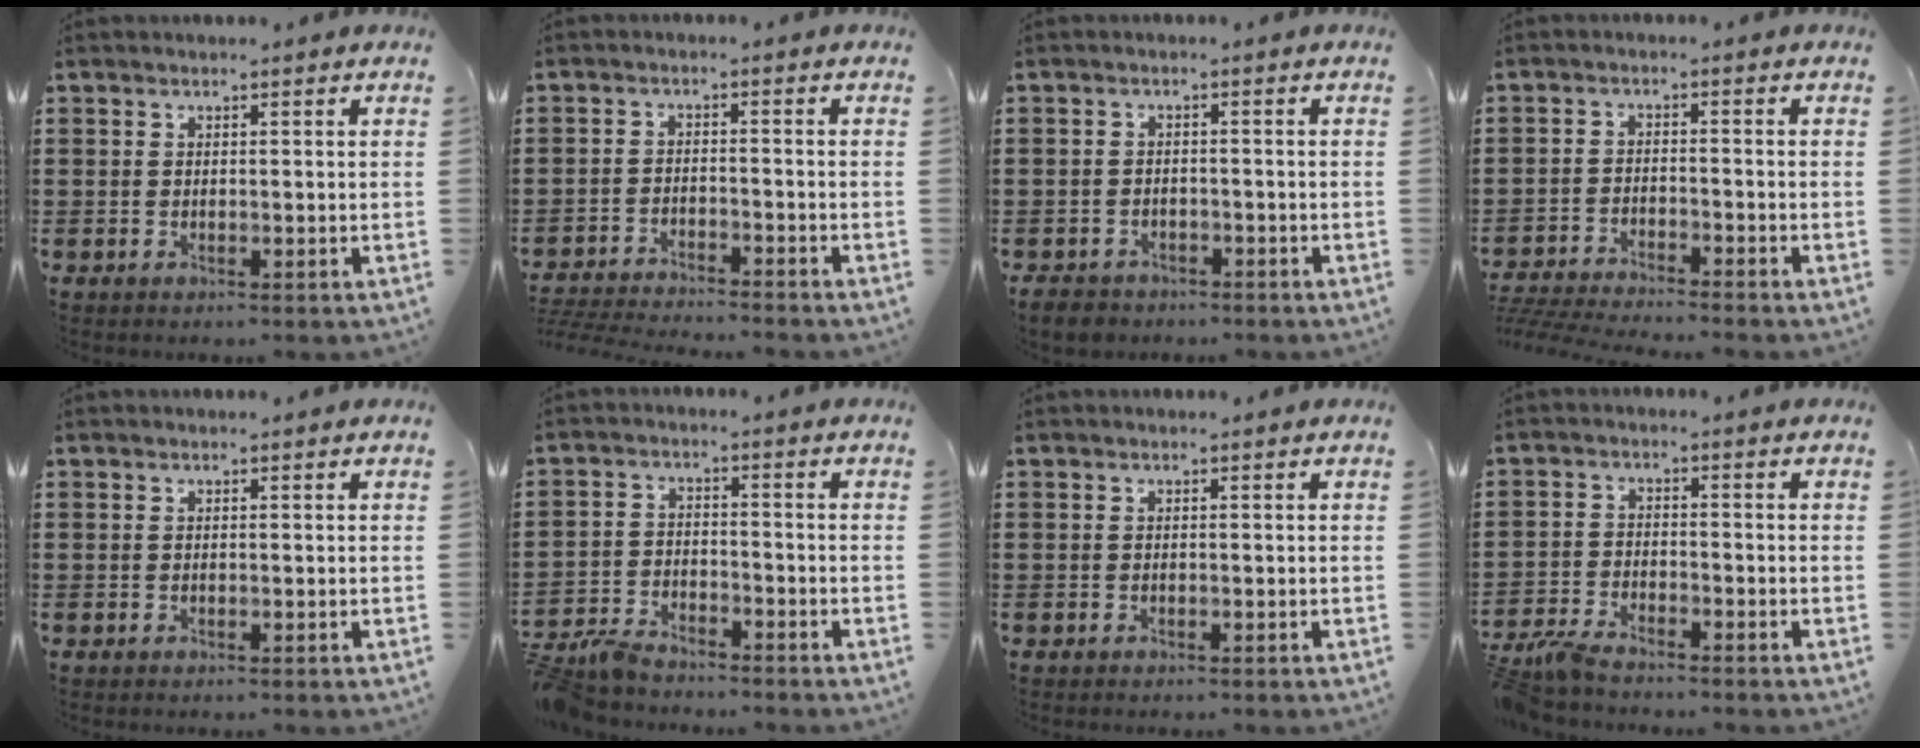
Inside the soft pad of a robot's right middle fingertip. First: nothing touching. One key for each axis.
{"total": 3.5, "fx": -3.5, "fy": -0.2, "fz": 0.4, "tx": -0.017, "ty": -0.005, "tz": -0.076}
{"total": 2.4, "fx": -2.3, "fy": 0.7, "fz": 0.3, "tx": -0.017, "ty": -0.002, "tz": -0.051}
{"total": 3.8, "fx": -3.8, "fy": -0.2, "fz": 0.6, "tx": -0.026, "ty": -0.010, "tz": -0.083}
{"total": 0.0}
{"total": 4.9, "fx": -4.7, "fy": 0.8, "fz": 1.0, "tx": -0.041, "ty": -0.003, "tz": -0.100}
{"total": 0.0}
{"total": 3.7, "fx": -3.5, "fy": 0.4, "fz": 1.1, "tx": -0.044, "ty": -0.005, "tz": -0.076}